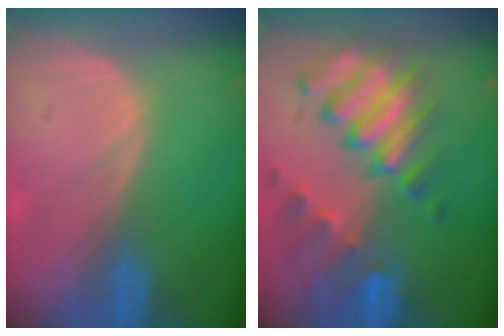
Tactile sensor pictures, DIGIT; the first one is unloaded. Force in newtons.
{"total": 10.5, "press": 9.1, "slide": 5.2}